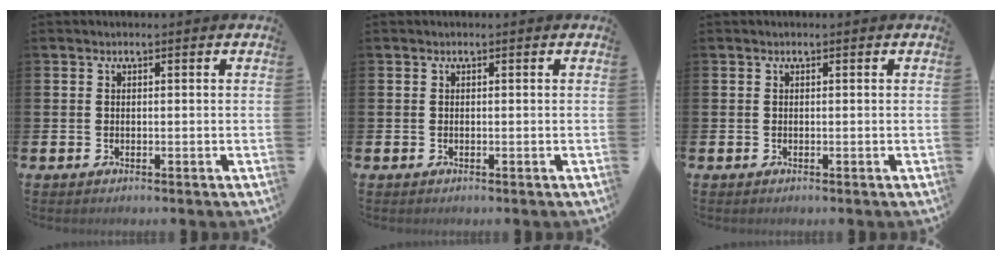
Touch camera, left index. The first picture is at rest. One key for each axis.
{"total": 0.0}
{"total": 0.0}